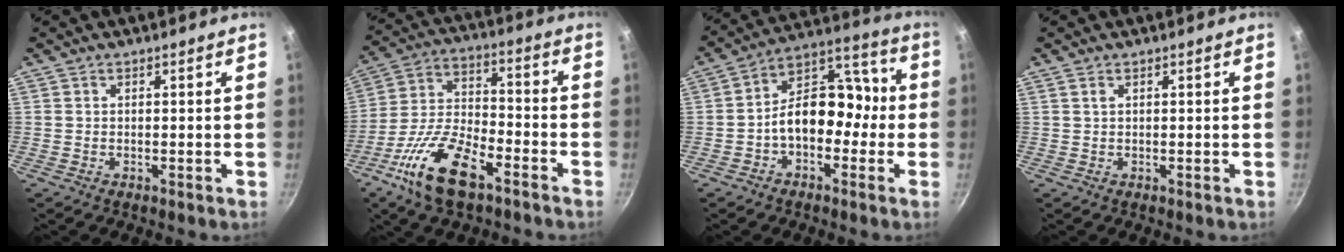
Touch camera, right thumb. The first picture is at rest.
{"total": 16.2, "force": [-9.0, 6.8, 11.6], "torque": [-0.222, 0.043, -0.178]}
{"total": 13.1, "force": [-2.5, 9.0, 9.2], "torque": [-0.090, 0.067, -0.055]}
{"total": 0.6, "force": [0.3, 0.2, 0.4], "torque": [-0.009, 0.001, 0.007]}